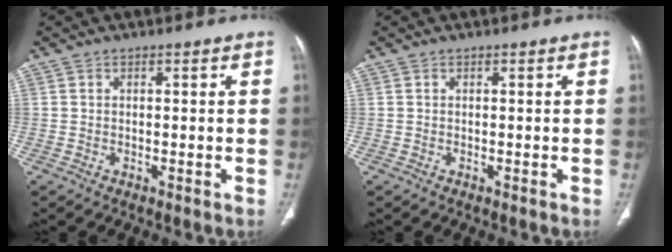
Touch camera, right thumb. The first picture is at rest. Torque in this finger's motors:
{"motor_torque": [0.00, 0.00, -0.13, 0.13, 0.00]}